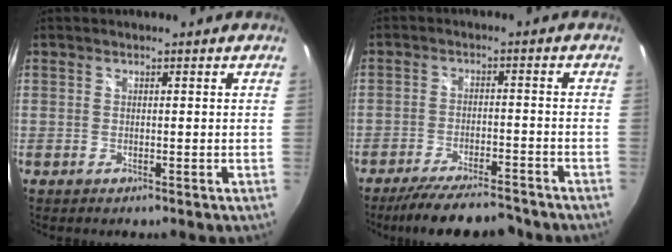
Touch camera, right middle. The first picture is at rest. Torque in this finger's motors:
{"motor_torque": [1.36, -0.78, 0.14, 0.08]}